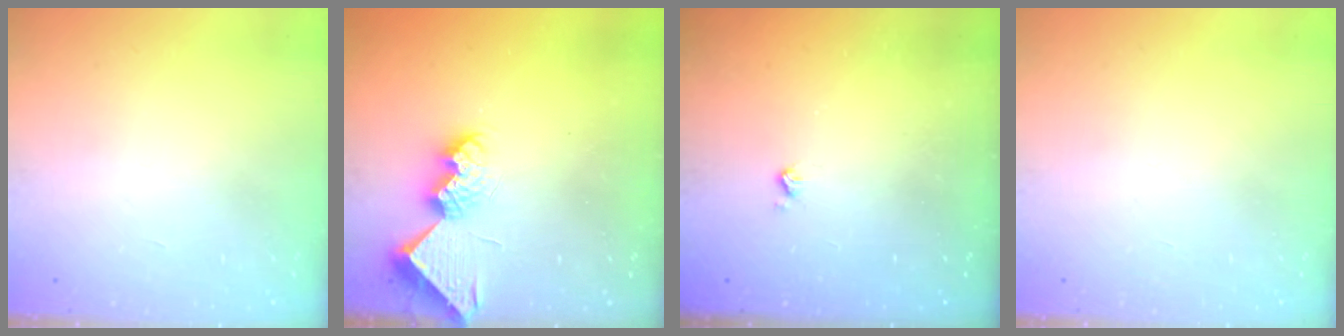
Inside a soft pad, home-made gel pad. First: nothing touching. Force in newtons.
{"total": 8.6, "press": 8.6, "slide": 0.3}
{"total": 2.2, "press": 2.2, "slide": 0.4}
{"total": 0.0}